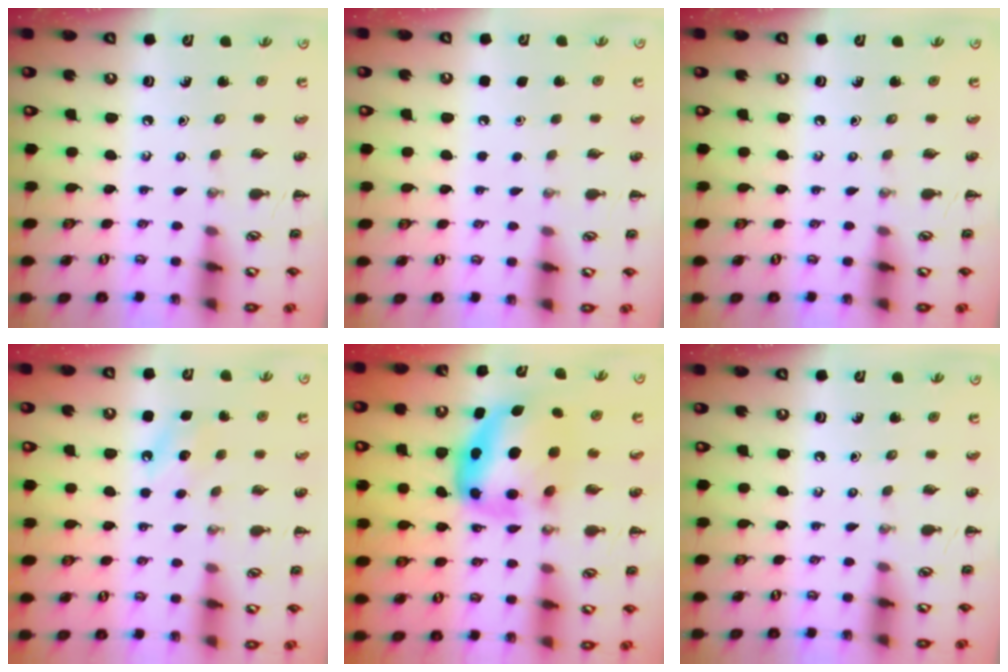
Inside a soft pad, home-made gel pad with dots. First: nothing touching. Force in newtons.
{"total": 1.7, "press": 1.7, "slide": 0.1}
{"total": 0.0}
{"total": 6.2, "press": 6.0, "slide": 1.7}
{"total": 7.8, "press": 7.5, "slide": 2.1}
{"total": 0.0}